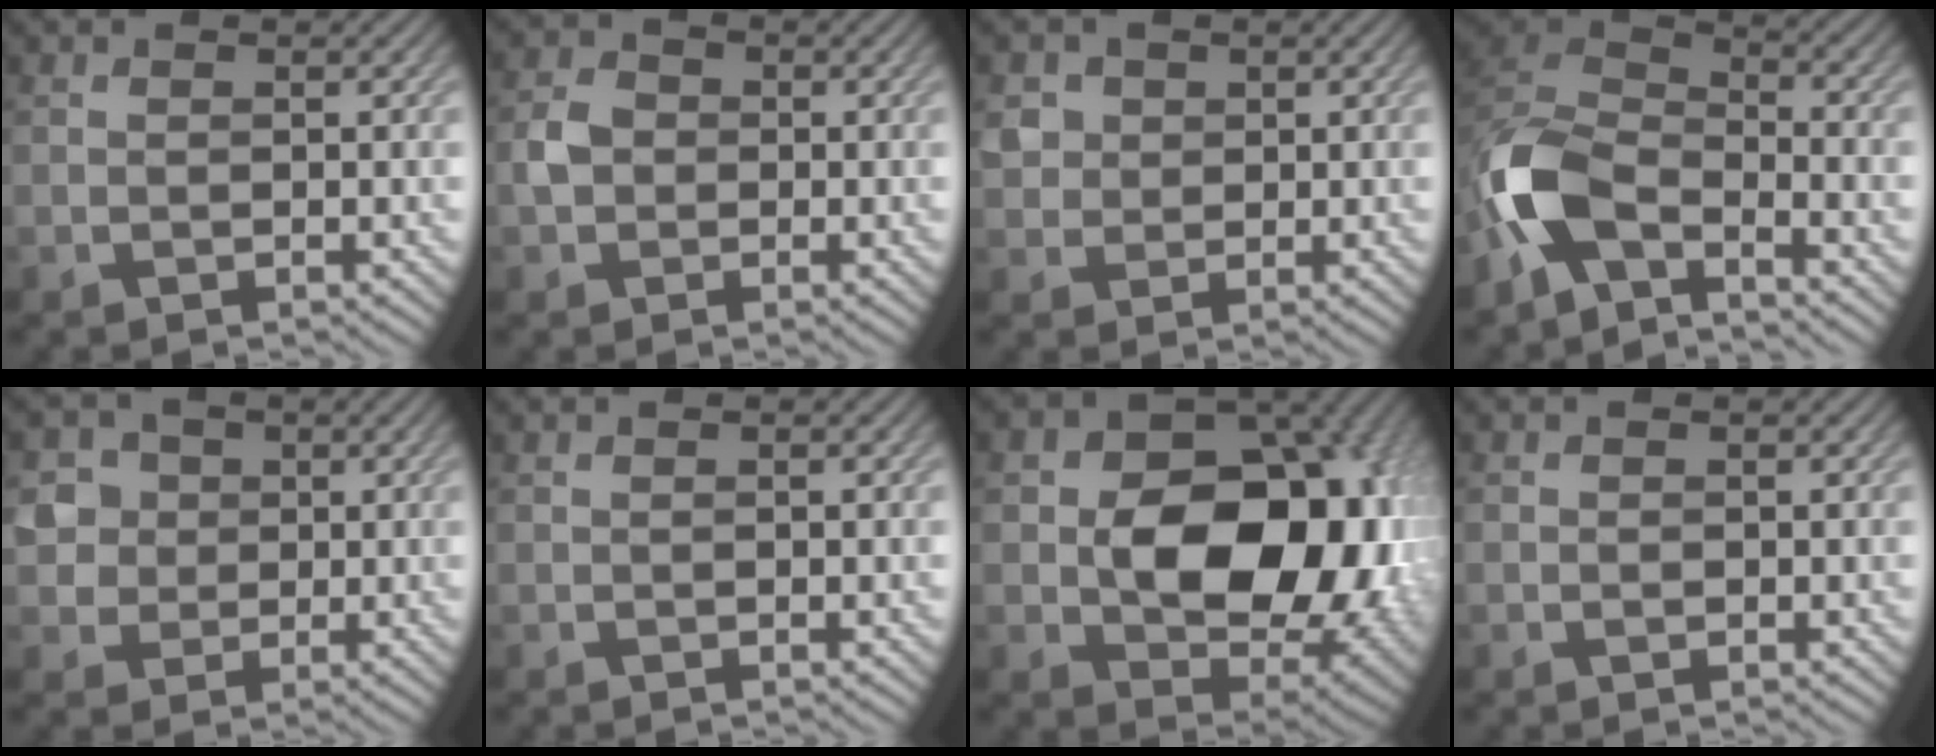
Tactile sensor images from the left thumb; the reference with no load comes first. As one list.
[{"total": 3.0, "force": [-0.4, 2.6, 1.4], "torque": [-0.034, 0.003, -0.014]}, {"total": 2.9, "force": [0.7, 2.7, 0.7], "torque": [-0.023, -0.003, 0.013]}, {"total": 10.3, "force": [-6.1, 4.5, 7.0], "torque": [-0.150, -0.001, -0.143]}, {"total": 4.8, "force": [0.7, 4.6, 1.4], "torque": [-0.048, 0.003, 0.005]}, {"total": 0.0}, {"total": 16.6, "force": [0.1, 11.7, 11.7], "torque": [-0.155, -0.021, 0.020]}, {"total": 0.6, "force": [-0.1, 0.4, 0.4], "torque": [-0.005, -0.004, -0.002]}]